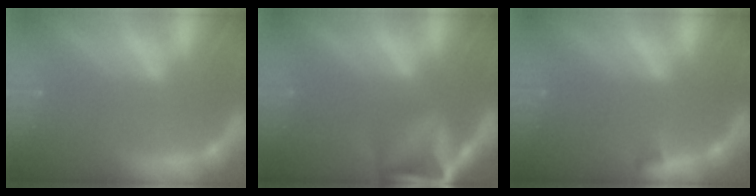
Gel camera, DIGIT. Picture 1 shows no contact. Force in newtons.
{"total": 8.4}
{"total": 0.9}